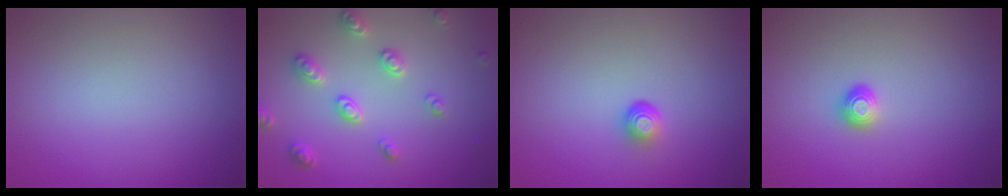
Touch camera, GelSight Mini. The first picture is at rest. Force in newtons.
{"total": 3.0, "press": 3.0, "slide": 0.7}
{"total": 1.7, "press": 1.1, "slide": 1.3}
{"total": 1.1, "press": 1.1, "slide": 0.1}